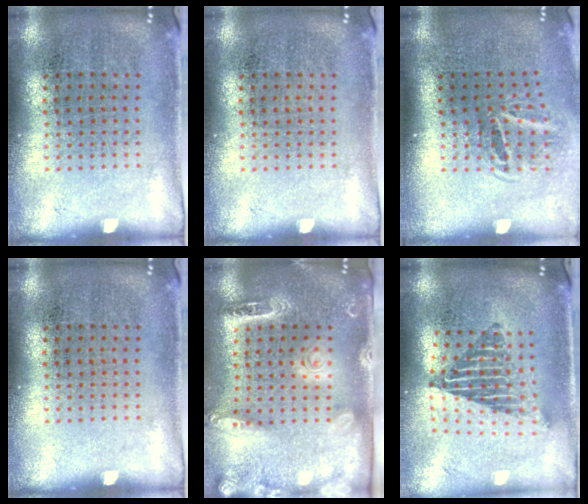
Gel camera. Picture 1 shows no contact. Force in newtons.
{"total": 0.0}
{"total": 1.9, "press": 1.2, "slide": 1.5}
{"total": 0.0}
{"total": 2.5, "press": 2.0, "slide": 1.5}
{"total": 2.1, "press": 1.5, "slide": 1.4}